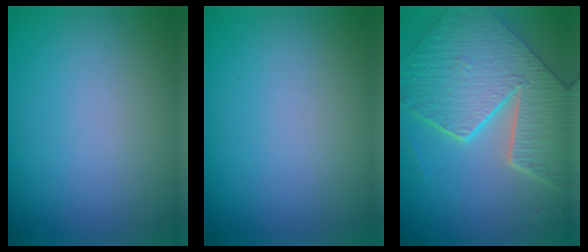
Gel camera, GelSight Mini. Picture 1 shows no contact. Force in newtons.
{"total": 0.0}
{"total": 9.1, "press": 6.7, "slide": 6.2}